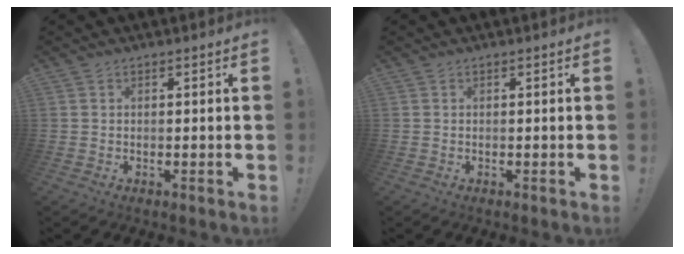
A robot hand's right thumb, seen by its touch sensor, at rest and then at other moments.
{"total": 0.0}